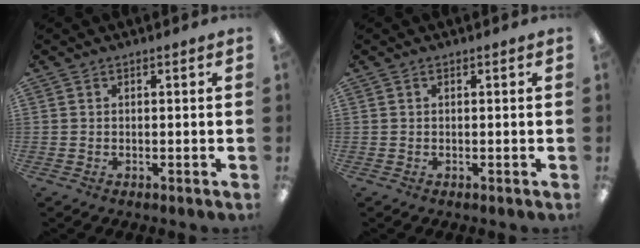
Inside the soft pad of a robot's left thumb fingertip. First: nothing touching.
{"total": 0.0}